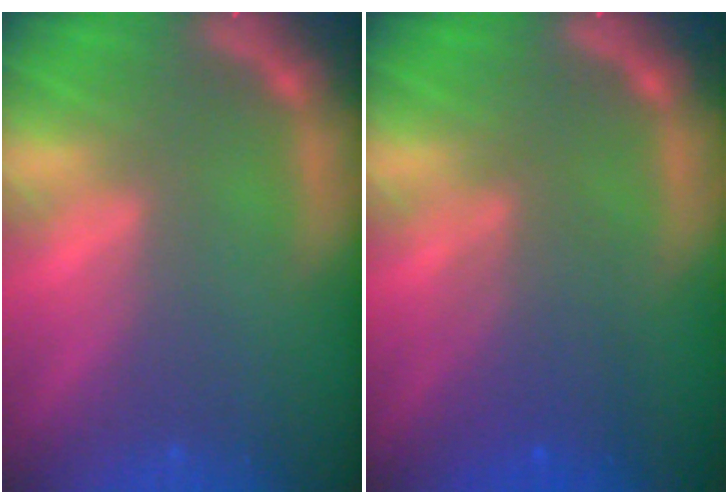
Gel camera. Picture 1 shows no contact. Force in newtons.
{"total": 4.1}